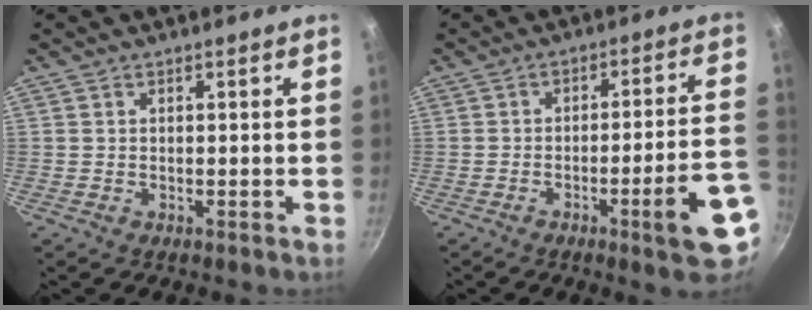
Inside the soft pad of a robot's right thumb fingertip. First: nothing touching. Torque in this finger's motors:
{"motor_torque": [0.68, -0.29, 0.34, 0.23, 0.05]}